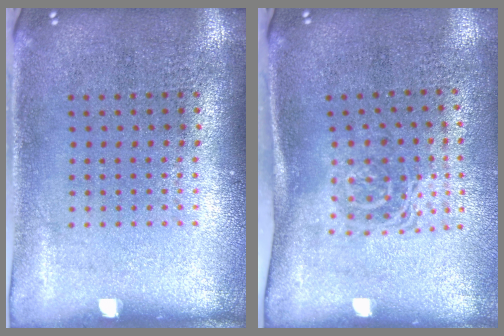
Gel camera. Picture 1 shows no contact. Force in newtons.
{"total": 1.7, "press": 1.1, "slide": 1.3}